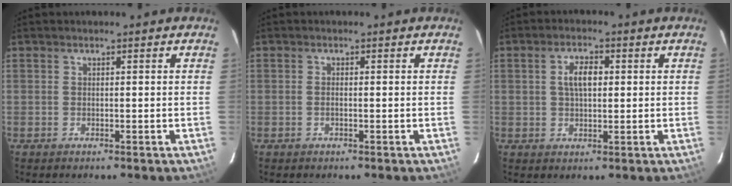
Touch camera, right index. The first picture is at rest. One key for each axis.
{"total": 0.8, "fx": -0.2, "fy": 0.2, "fz": 0.8, "tx": -0.016, "ty": 0.001, "tz": -0.006}
{"total": 4.7, "fx": 0.9, "fy": 2.4, "fz": 3.9, "tx": -0.071, "ty": 0.010, "tz": 0.019}